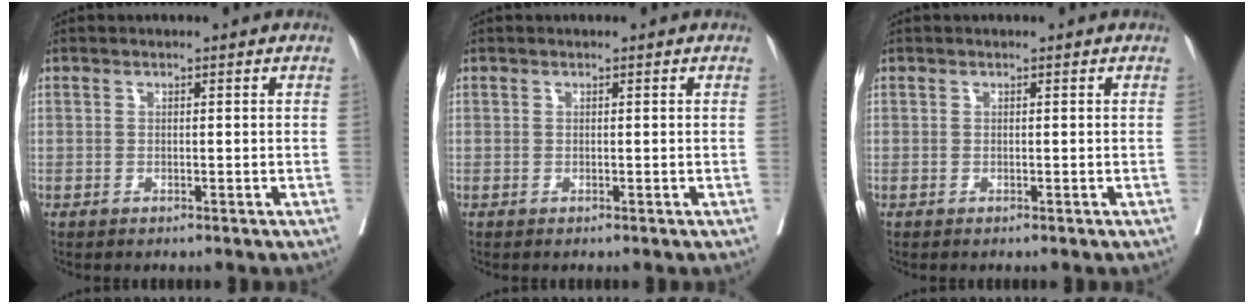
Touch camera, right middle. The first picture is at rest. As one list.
[{"total": 0.0}, {"total": 0.0}]